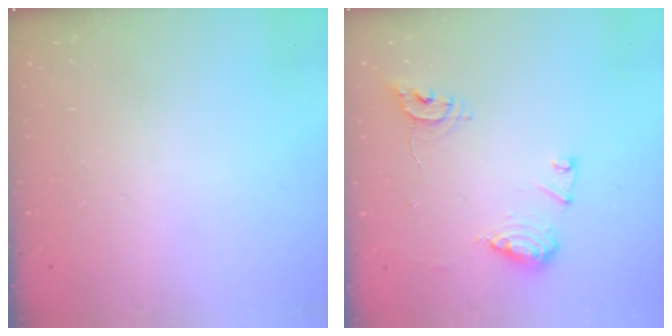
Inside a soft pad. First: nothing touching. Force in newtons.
{"total": 12.1, "press": 12.0, "slide": 1.2}